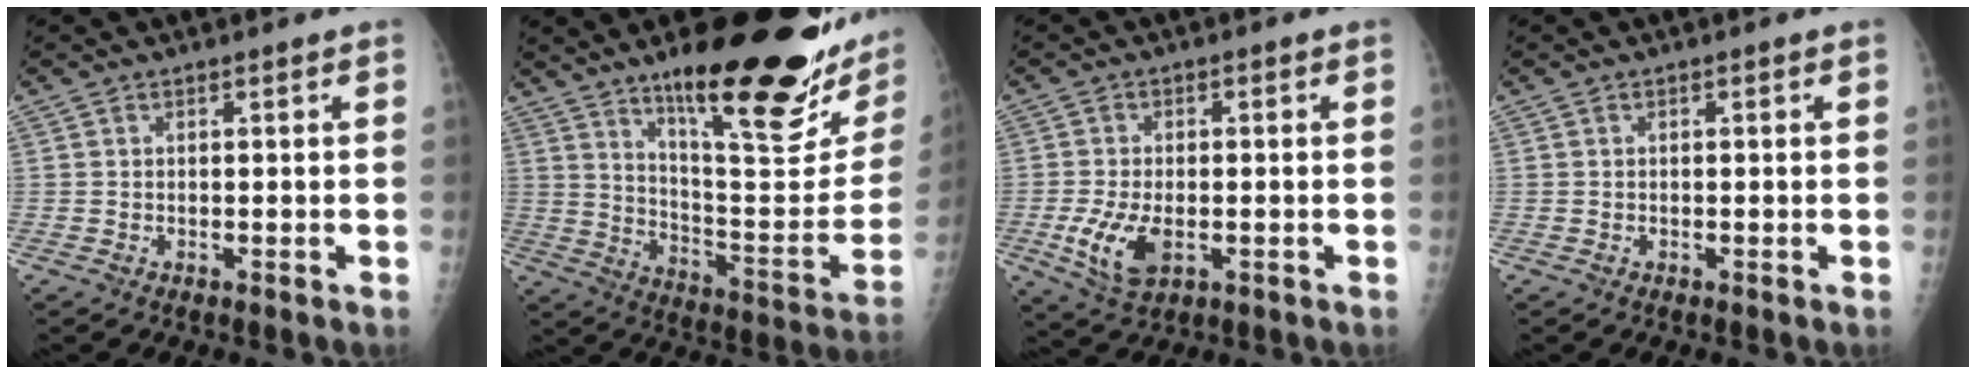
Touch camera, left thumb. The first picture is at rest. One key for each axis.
{"total": 28.6, "fx": 17.7, "fy": 6.9, "fz": 21.4, "tx": -0.272, "ty": -0.088, "tz": 0.277}
{"total": 8.4, "fx": -2.3, "fy": 4.6, "fz": 6.7, "tx": -0.133, "ty": -0.003, "tz": -0.035}
{"total": 0.0}